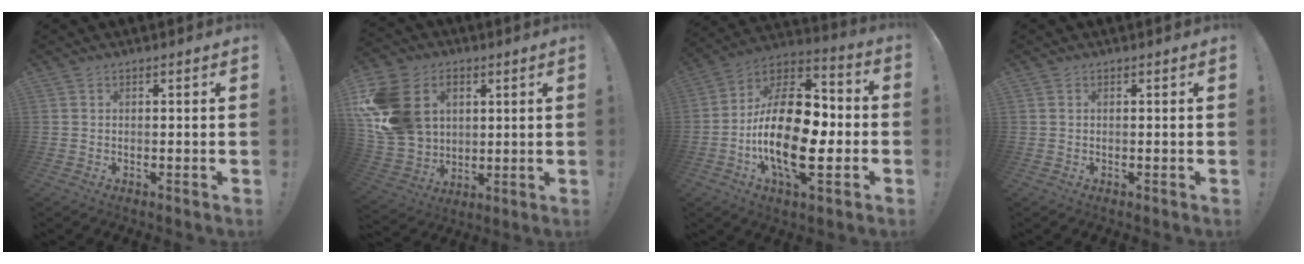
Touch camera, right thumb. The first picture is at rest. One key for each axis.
{"total": 20.6, "fx": 5.0, "fy": 16.3, "fz": 11.6, "tx": -0.216, "ty": -0.009, "tz": 0.106}
{"total": 25.1, "fx": -4.7, "fy": 13.0, "fz": 20.9, "tx": -0.384, "ty": 0.025, "tz": -0.072}
{"total": 0.0}